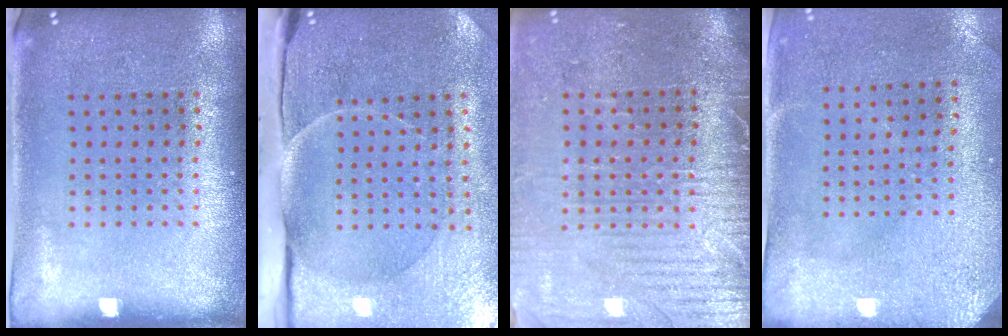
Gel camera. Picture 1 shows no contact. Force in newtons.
{"total": 4.8, "press": 3.9, "slide": 2.8}
{"total": 3.5, "press": 3.3, "slide": 1.3}
{"total": 3.0, "press": 2.3, "slide": 1.9}